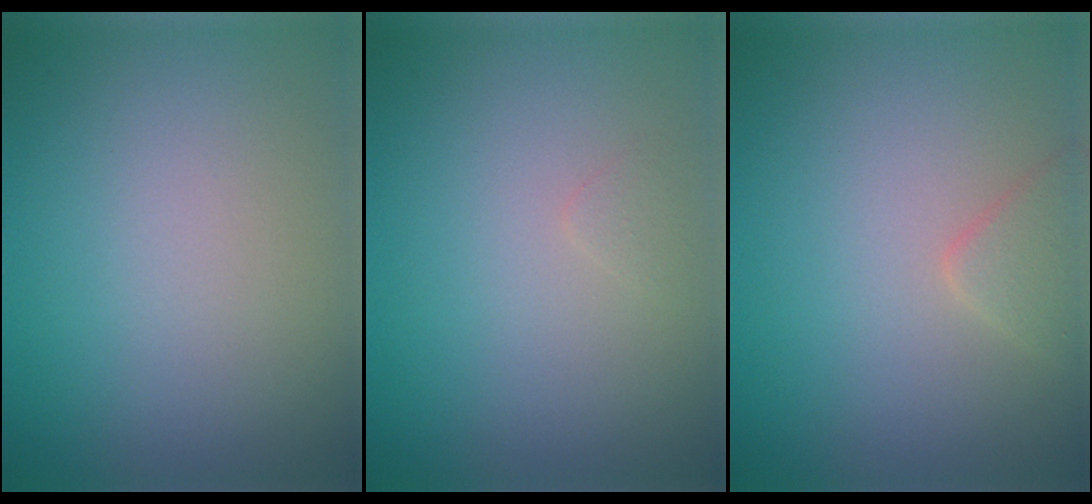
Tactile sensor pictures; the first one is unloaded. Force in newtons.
{"total": 0.6, "press": 0.6, "slide": 0.0}
{"total": 1.6, "press": 1.6, "slide": 0.1}